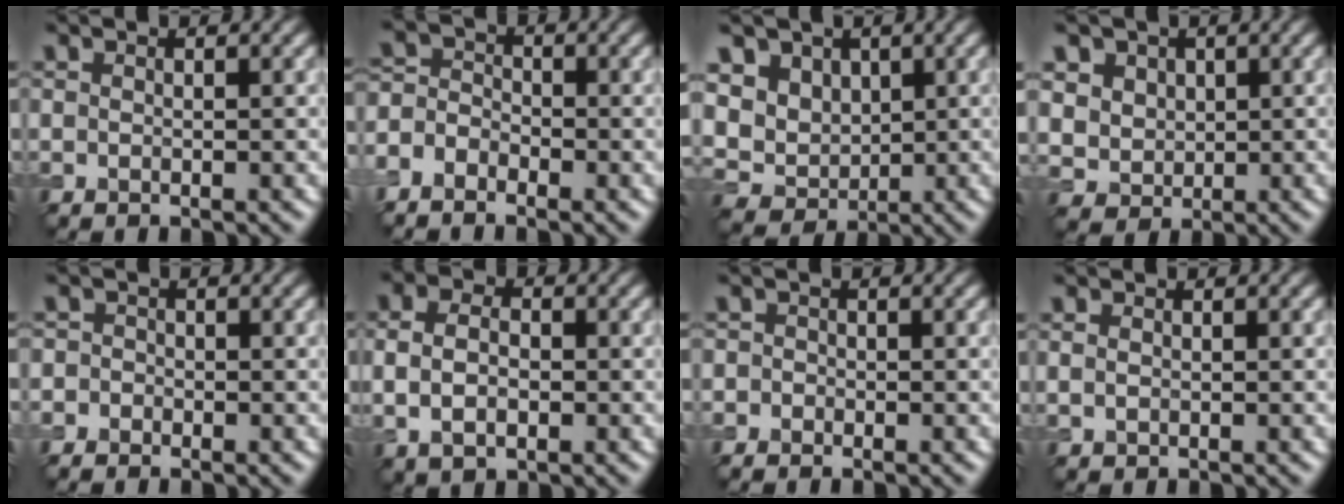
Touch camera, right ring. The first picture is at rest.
{"total": 3.1, "force": [-2.1, 1.9, 1.2], "torque": [-0.016, 0.005, -0.048]}
{"total": 6.1, "force": [1.9, 5.2, 2.5], "torque": [-0.059, 0.008, 0.029]}
{"total": 5.0, "force": [2.1, 4.2, 1.7], "torque": [-0.055, 0.004, 0.036]}
{"total": 1.6, "force": [-0.4, 1.5, 0.3], "torque": [0.014, 0.008, -0.025]}
{"total": 4.0, "force": [0.0, 2.8, 2.8], "torque": [-0.049, 0.006, -0.004]}
{"total": 1.0, "force": [-0.3, 0.9, 0.1], "torque": [0.006, -0.002, -0.016]}
{"total": 0.9, "force": [0.1, 0.7, 0.5], "torque": [-0.013, 0.000, 0.003]}